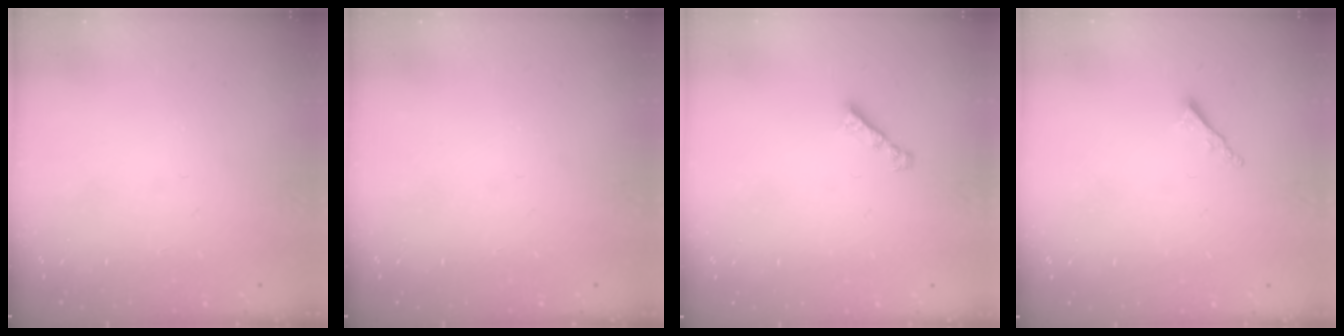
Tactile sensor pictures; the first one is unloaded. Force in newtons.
{"total": 0.0}
{"total": 1.7, "press": 1.6, "slide": 0.5}
{"total": 1.7, "press": 1.7, "slide": 0.3}